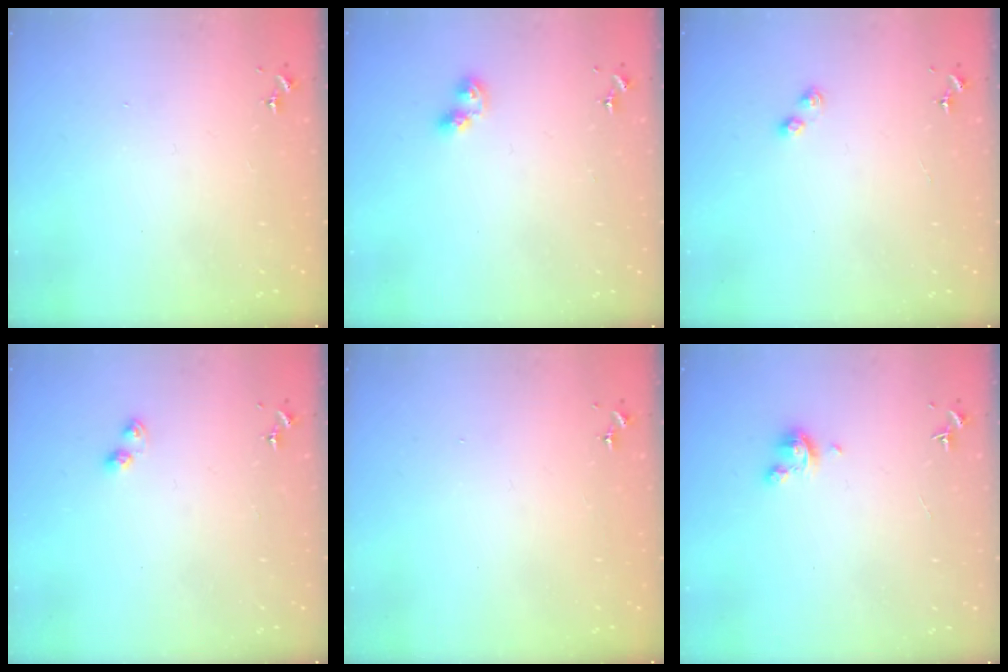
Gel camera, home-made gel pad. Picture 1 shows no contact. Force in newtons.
{"total": 6.6, "press": 6.6, "slide": 0.6}
{"total": 2.8, "press": 2.8, "slide": 0.3}
{"total": 4.3, "press": 4.3, "slide": 0.5}
{"total": 0.0}
{"total": 3.8, "press": 3.7, "slide": 0.3}